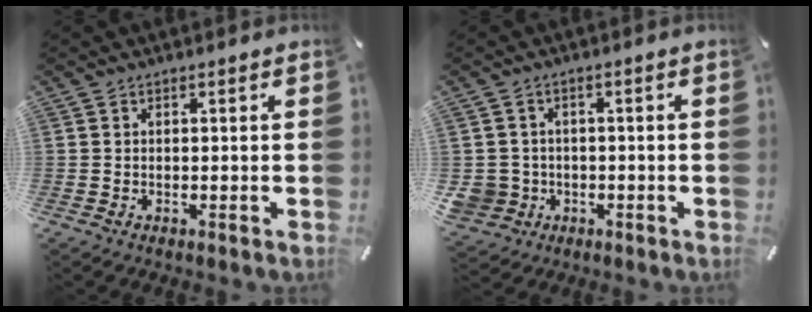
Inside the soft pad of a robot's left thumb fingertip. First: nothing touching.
{"total": 5.2, "force": [-1.3, 5.0, 0.8], "torque": [-0.032, 0.004, -0.026]}